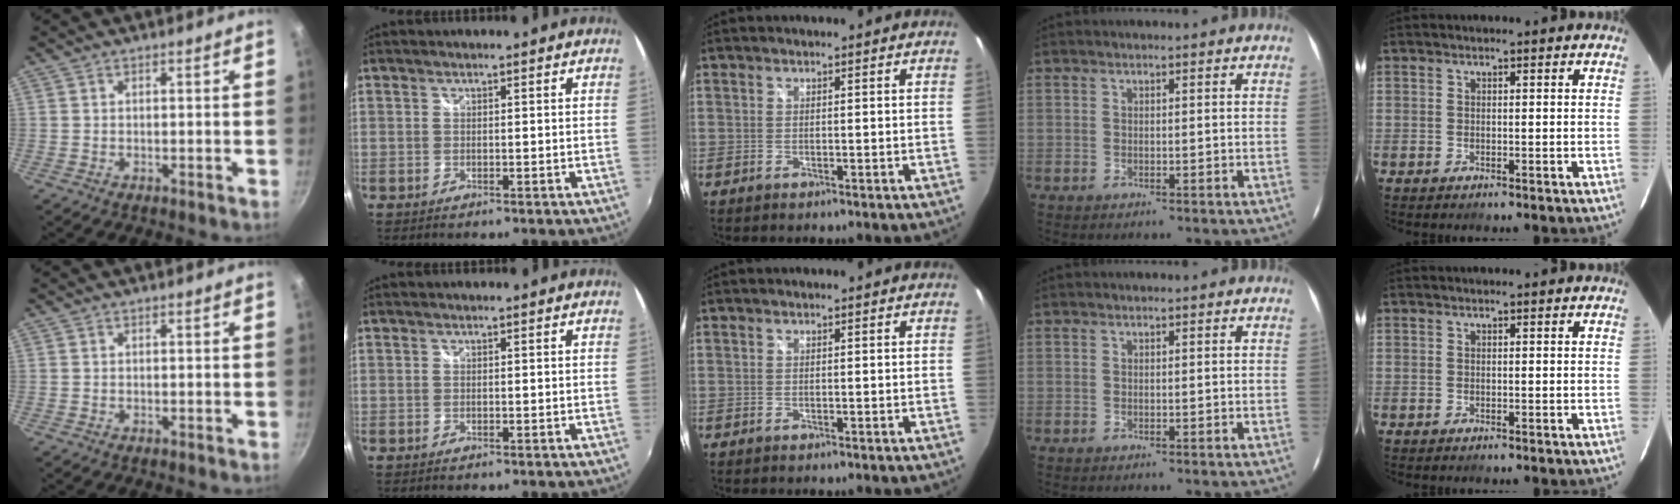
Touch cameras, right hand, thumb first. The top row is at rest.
{}